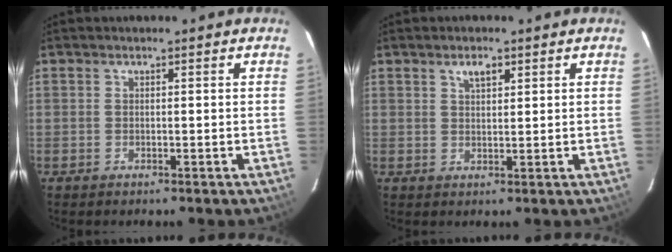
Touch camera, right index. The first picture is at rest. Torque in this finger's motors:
{"motor_torque": [0.01, 0.00, 0.05, 0.03]}